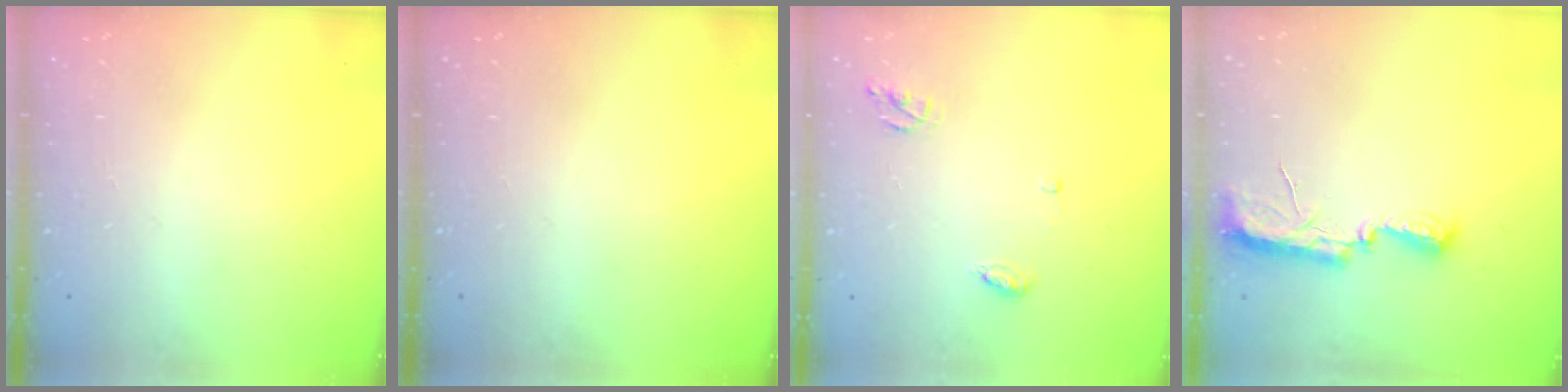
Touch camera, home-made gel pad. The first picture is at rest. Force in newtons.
{"total": 0.0}
{"total": 5.1, "press": 5.1, "slide": 0.4}
{"total": 10.1, "press": 8.9, "slide": 4.8}